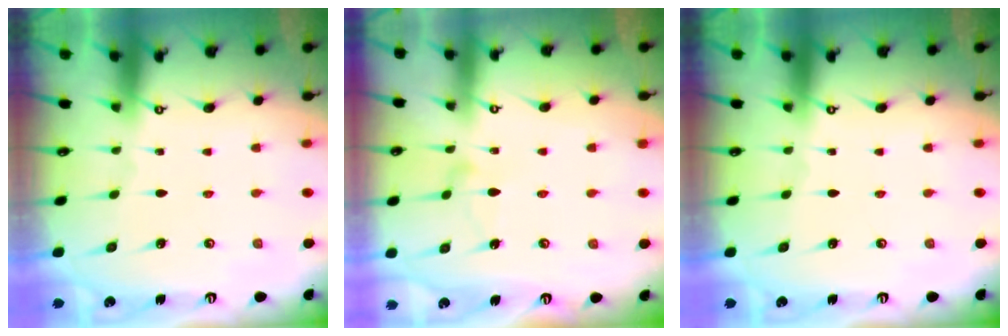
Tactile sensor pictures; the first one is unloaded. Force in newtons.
{"total": 7.8, "press": 7.7, "slide": 0.4}
{"total": 0.0}